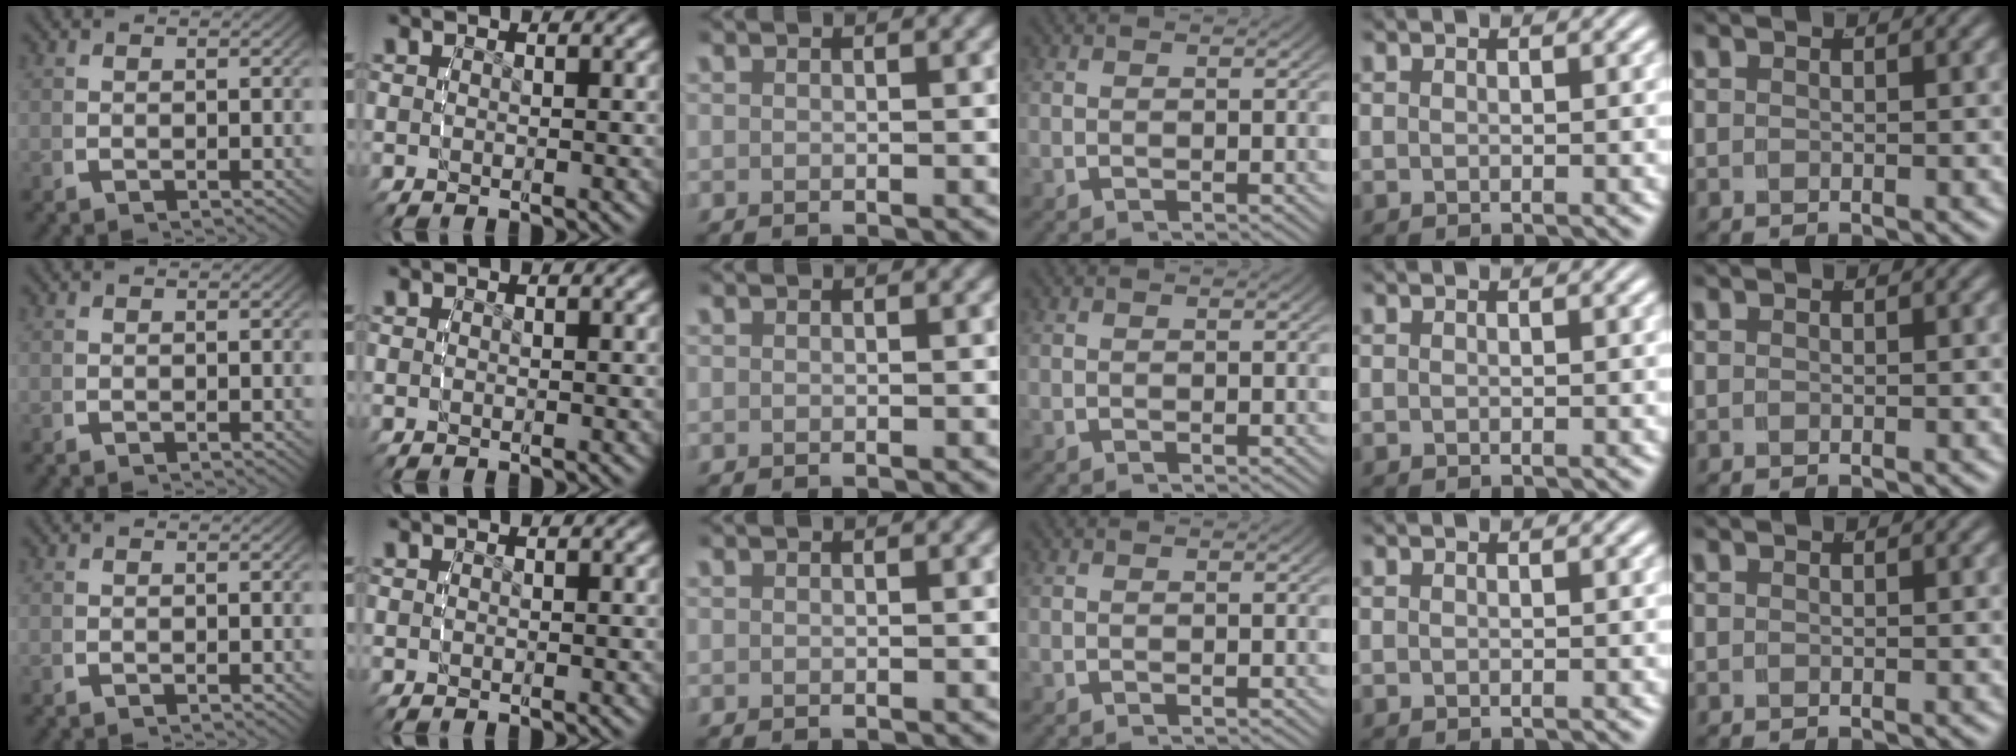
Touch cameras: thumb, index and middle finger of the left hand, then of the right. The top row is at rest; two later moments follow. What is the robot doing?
{"motion": "lift_and_place", "object": "condiment"}